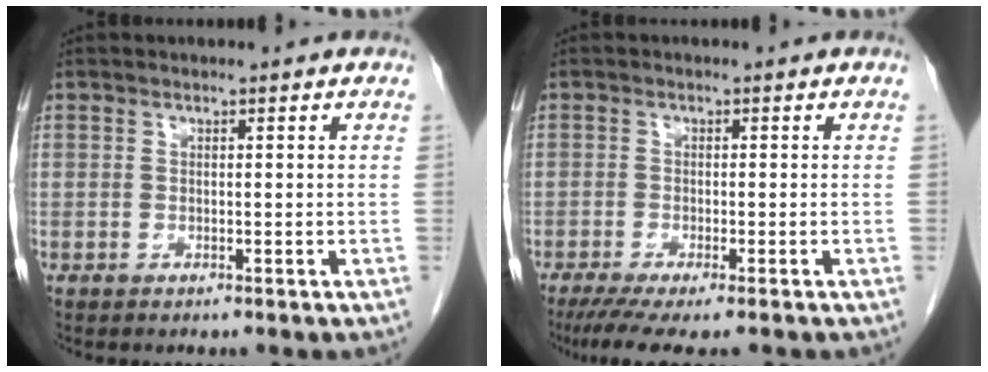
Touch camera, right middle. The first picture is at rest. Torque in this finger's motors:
{"motor_torque": [0.89, -0.62, 0.04, 0.08]}